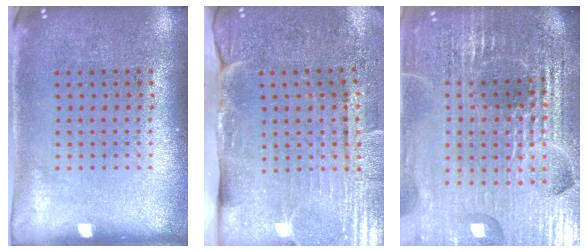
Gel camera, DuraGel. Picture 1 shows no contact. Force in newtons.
{"total": 4.2, "press": 3.8, "slide": 1.8}
{"total": 6.4, "press": 5.7, "slide": 2.9}